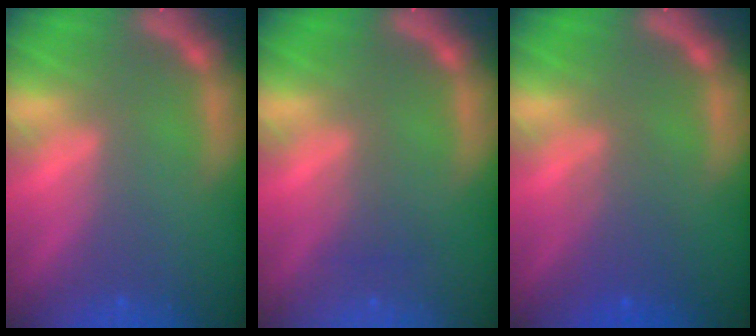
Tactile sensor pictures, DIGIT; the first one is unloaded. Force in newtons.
{"total": 1.5}
{"total": 3.1}